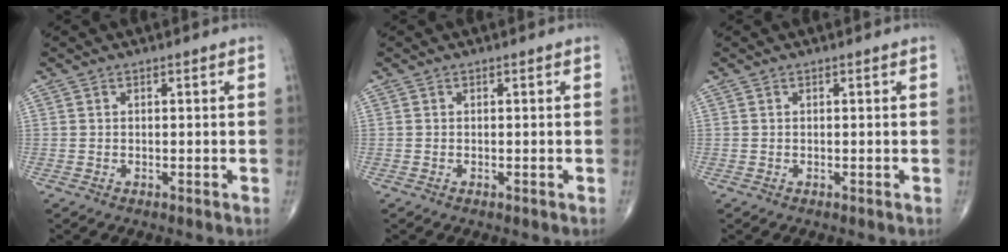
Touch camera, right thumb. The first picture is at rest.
{"total": 0.0}
{"total": 0.0}